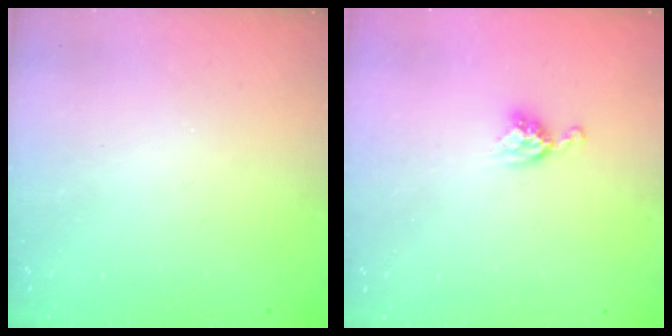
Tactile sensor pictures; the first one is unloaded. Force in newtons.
{"total": 5.5, "press": 5.5, "slide": 0.1}